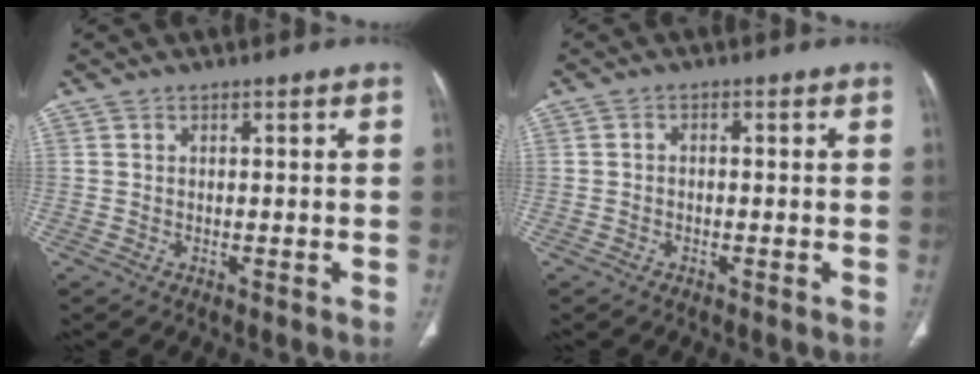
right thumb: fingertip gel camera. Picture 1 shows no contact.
{"total": 0.9, "force": [-0.3, 0.6, 0.6], "torque": [-0.005, 0.004, -0.008]}